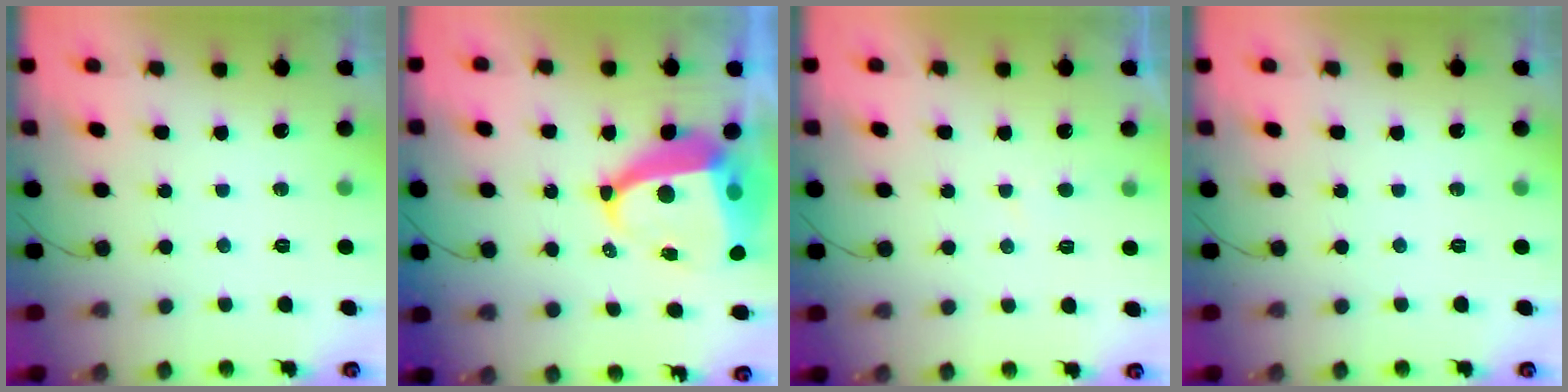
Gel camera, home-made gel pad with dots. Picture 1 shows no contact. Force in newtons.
{"total": 11.2, "press": 11.1, "slide": 1.2}
{"total": 1.9, "press": 1.9, "slide": 0.3}
{"total": 0.0}